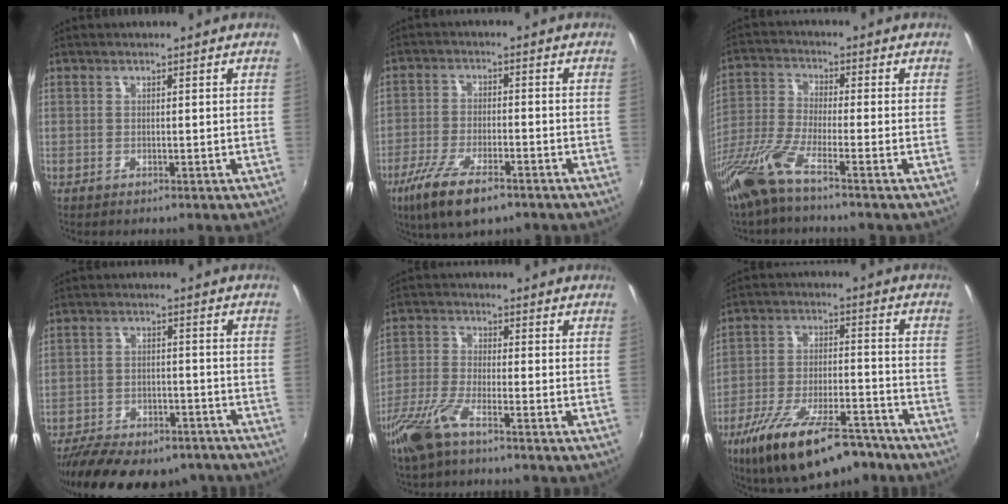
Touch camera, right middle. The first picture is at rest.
{"total": 11.0, "force": [-7.2, 3.3, 7.7], "torque": [-0.174, -0.034, -0.132]}
{"total": 8.9, "force": [-6.2, 0.3, 6.3], "torque": [-0.140, -0.021, -0.124]}
{"total": 20.7, "force": [-16.4, 8.4, 9.5], "torque": [-0.199, -0.016, -0.225]}
{"total": 8.2, "force": [-5.7, 1.5, 5.7], "torque": [-0.133, -0.013, -0.117]}
{"total": 20.1, "force": [-13.9, 7.3, 12.5], "torque": [-0.230, -0.030, -0.219]}